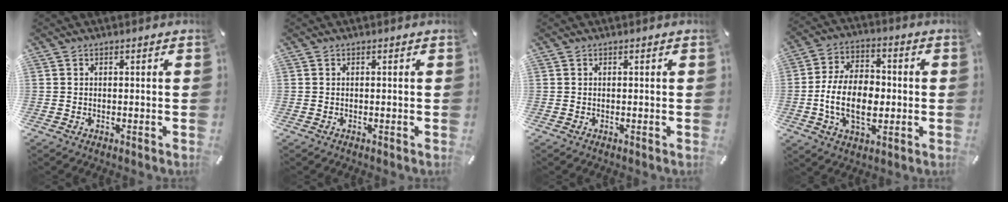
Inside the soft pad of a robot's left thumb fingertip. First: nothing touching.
{"total": 0.0}
{"total": 0.0}
{"total": 13.9, "force": [-2.3, 9.1, 10.3], "torque": [-0.202, 0.005, -0.041]}